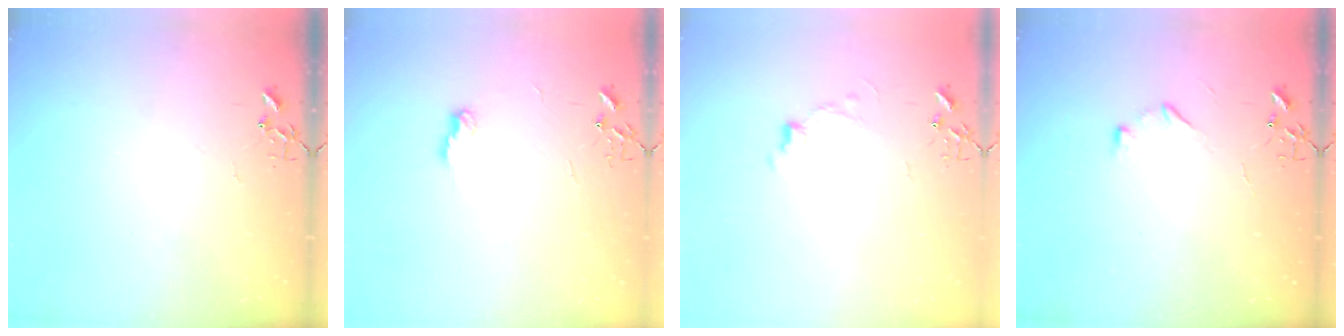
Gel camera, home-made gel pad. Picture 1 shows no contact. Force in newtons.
{"total": 6.3, "press": 6.3, "slide": 0.1}
{"total": 6.8, "press": 6.8, "slide": 0.7}
{"total": 6.7, "press": 6.7, "slide": 0.7}